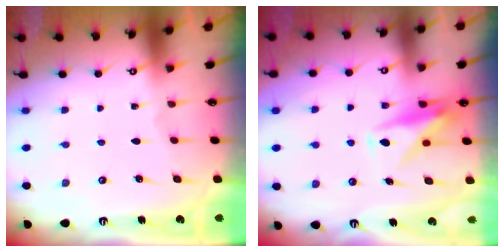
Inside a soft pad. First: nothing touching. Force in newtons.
{"total": 10.2, "press": 10.2, "slide": 0.6}